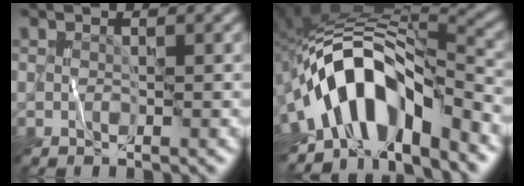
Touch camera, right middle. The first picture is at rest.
{"total": 12.3, "force": [-5.0, 6.2, 9.4], "torque": [-0.143, 0.012, -0.097]}